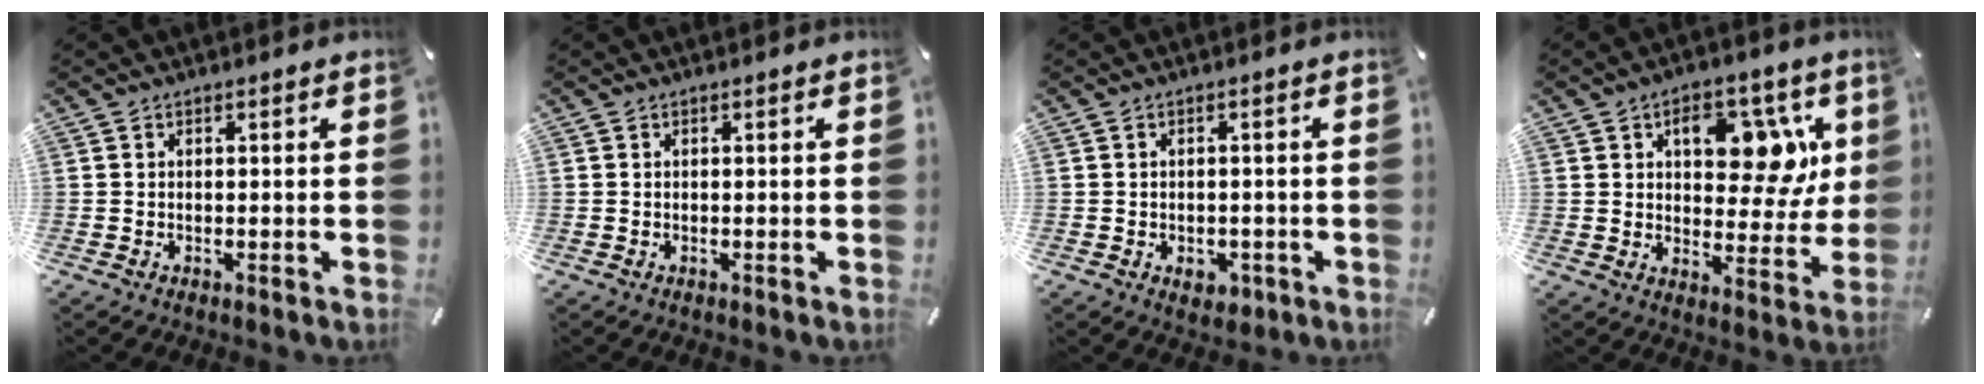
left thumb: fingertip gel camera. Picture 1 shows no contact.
{"total": 0.0}
{"total": 3.4, "force": [-1.4, 2.5, 1.8], "torque": [-0.020, 0.002, -0.025]}
{"total": 13.6, "force": [5.2, 8.2, 9.6], "torque": [-0.102, -0.024, 0.081]}